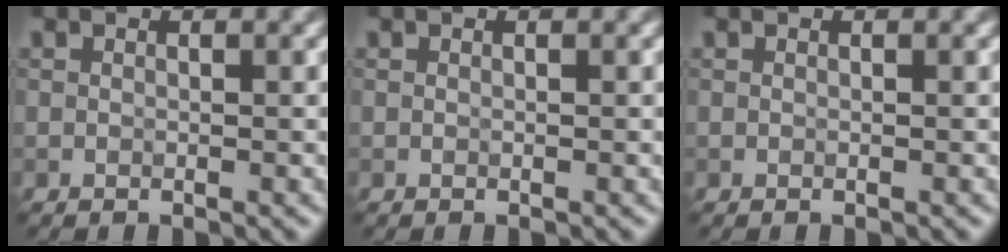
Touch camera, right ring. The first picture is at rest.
{"total": 0.0}
{"total": 0.0}